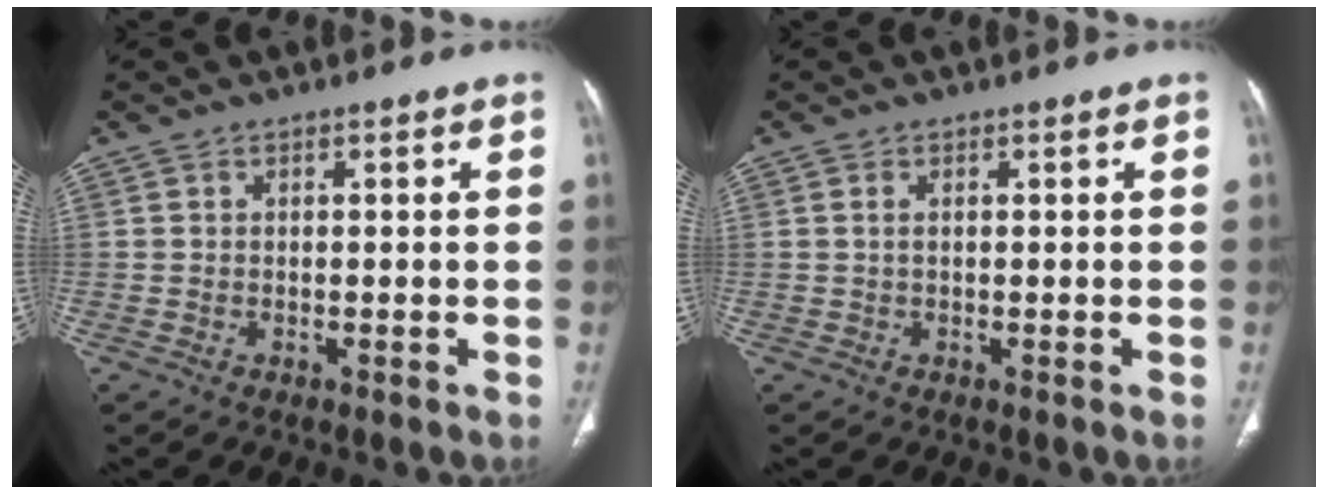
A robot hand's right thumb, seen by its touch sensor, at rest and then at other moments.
{"total": 0.9, "force": [0.2, 0.4, 0.7], "torque": [-0.017, 0.002, 0.005]}